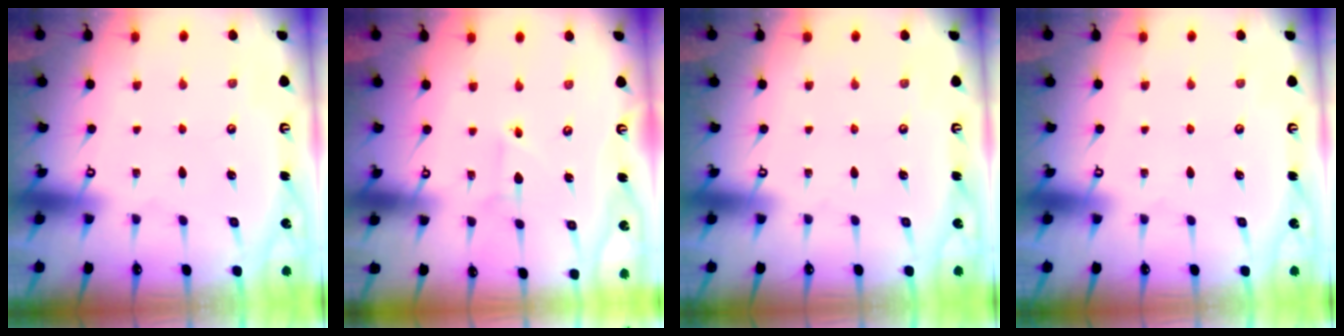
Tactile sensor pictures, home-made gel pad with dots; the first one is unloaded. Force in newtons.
{"total": 2.0, "press": 2.0, "slide": 0.3}
{"total": 0.0}
{"total": 0.0}